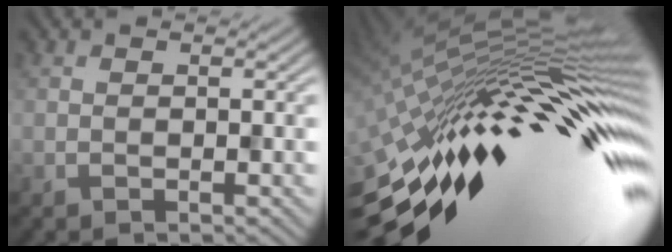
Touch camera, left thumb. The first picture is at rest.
{"total": 18.9, "force": [-1.8, 4.1, 18.3], "torque": [-0.317, 0.006, -0.058]}